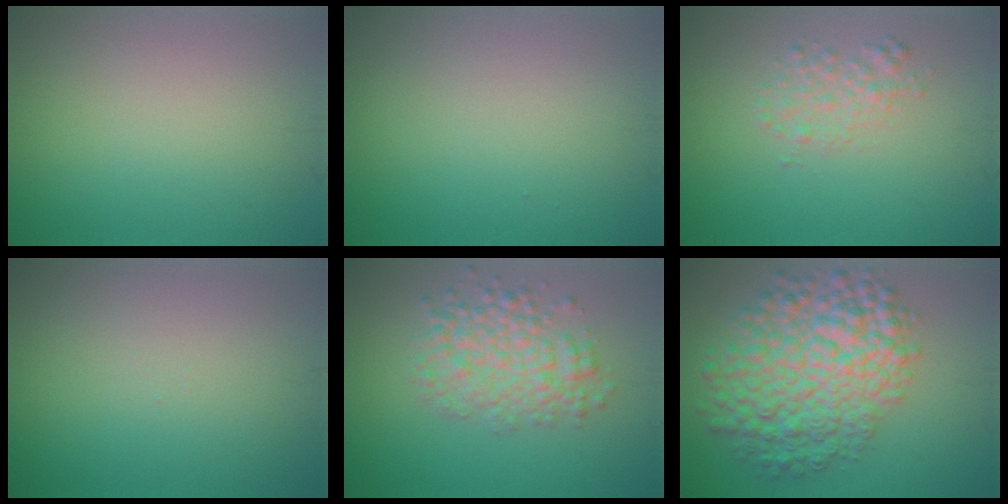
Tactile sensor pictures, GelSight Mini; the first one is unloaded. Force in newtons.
{"total": 0.0}
{"total": 2.0, "press": 2.0, "slide": 0.1}
{"total": 0.0}
{"total": 4.9, "press": 4.8, "slide": 0.2}
{"total": 9.7, "press": 9.7, "slide": 0.3}